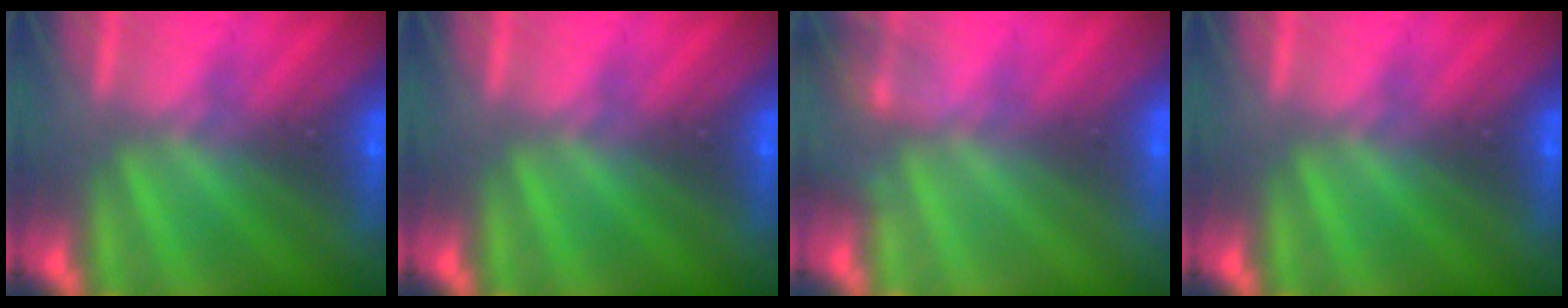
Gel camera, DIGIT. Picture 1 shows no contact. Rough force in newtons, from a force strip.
{"total": 0.0}
{"total": 1.8}
{"total": 0.0}